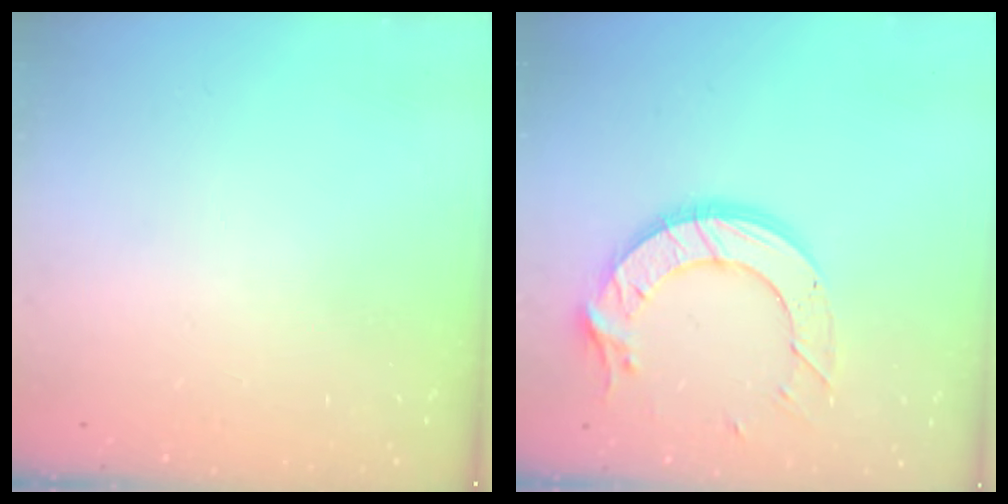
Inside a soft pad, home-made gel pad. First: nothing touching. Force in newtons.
{"total": 13.4, "press": 13.3, "slide": 0.8}